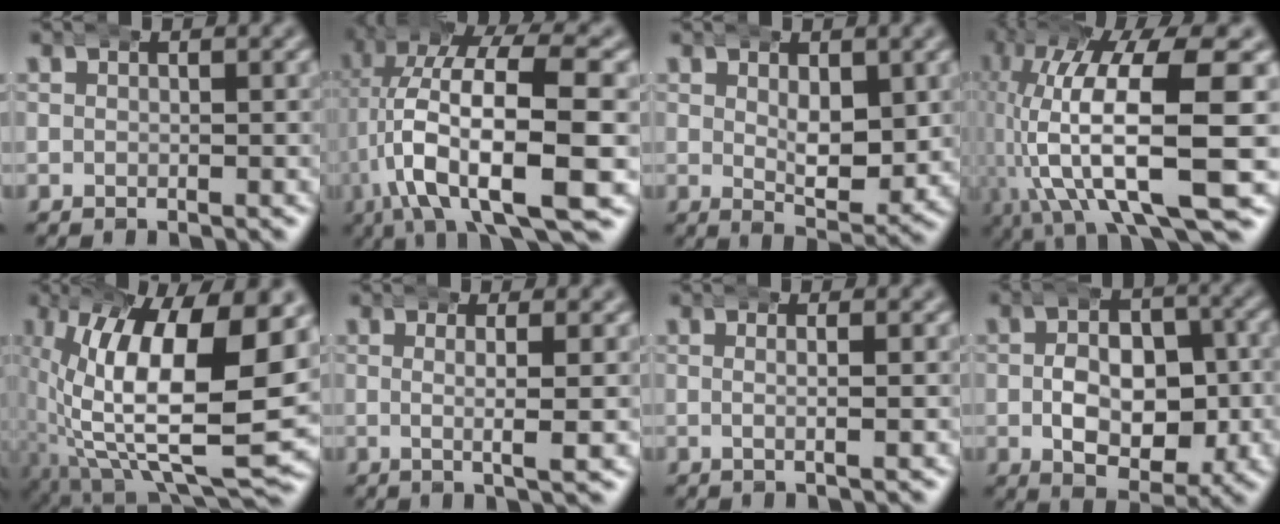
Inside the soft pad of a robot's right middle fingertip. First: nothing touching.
{"total": 11.6, "force": [-1.4, 5.2, 10.3], "torque": [-0.194, -0.017, -0.017]}
{"total": 4.0, "force": [0.9, 1.8, 3.5], "torque": [-0.056, -0.023, 0.020]}
{"total": 13.9, "force": [-0.4, 6.7, 12.2], "torque": [-0.221, -0.015, 0.005]}
{"total": 18.1, "force": [-0.1, 8.9, 15.8], "torque": [-0.258, -0.023, 0.017]}
{"total": 3.2, "force": [0.6, 0.1, 3.1], "torque": [-0.050, 0.004, 0.011]}
{"total": 1.8, "force": [0.1, 0.1, 1.8], "torque": [-0.033, 0.004, 0.001]}
{"total": 8.1, "force": [-1.2, 5.3, 6.1], "torque": [-0.075, -0.014, -0.017]}